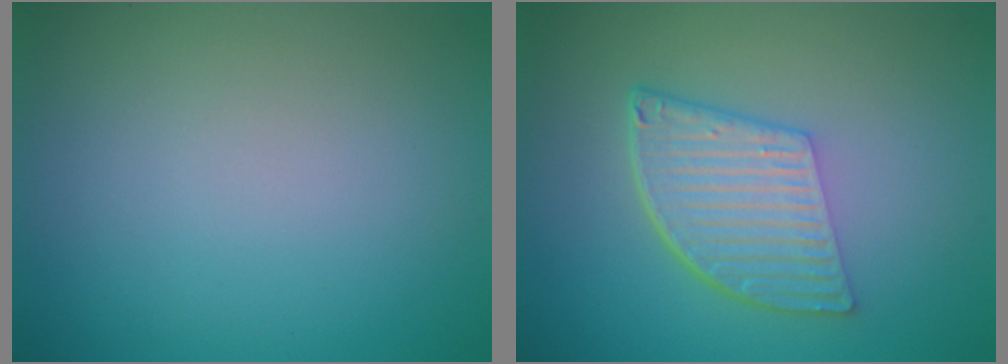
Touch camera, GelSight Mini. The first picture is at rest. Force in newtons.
{"total": 6.1, "press": 4.1, "slide": 4.5}